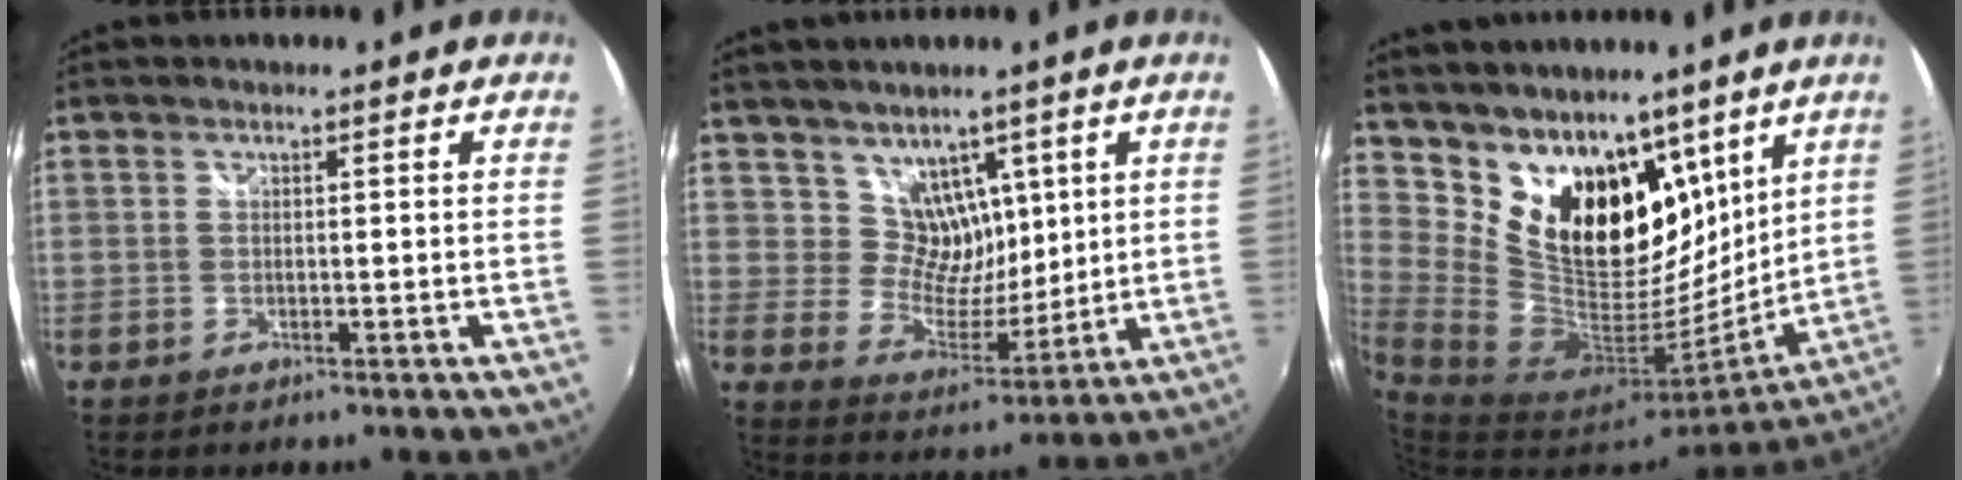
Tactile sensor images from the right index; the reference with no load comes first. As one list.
[{"total": 8.3, "force": [4.8, 6.3, 2.5], "torque": [-0.032, 0.000, 0.096]}, {"total": 20.8, "force": [13.6, 12.6, 9.5], "torque": [-0.200, 0.002, 0.261]}]